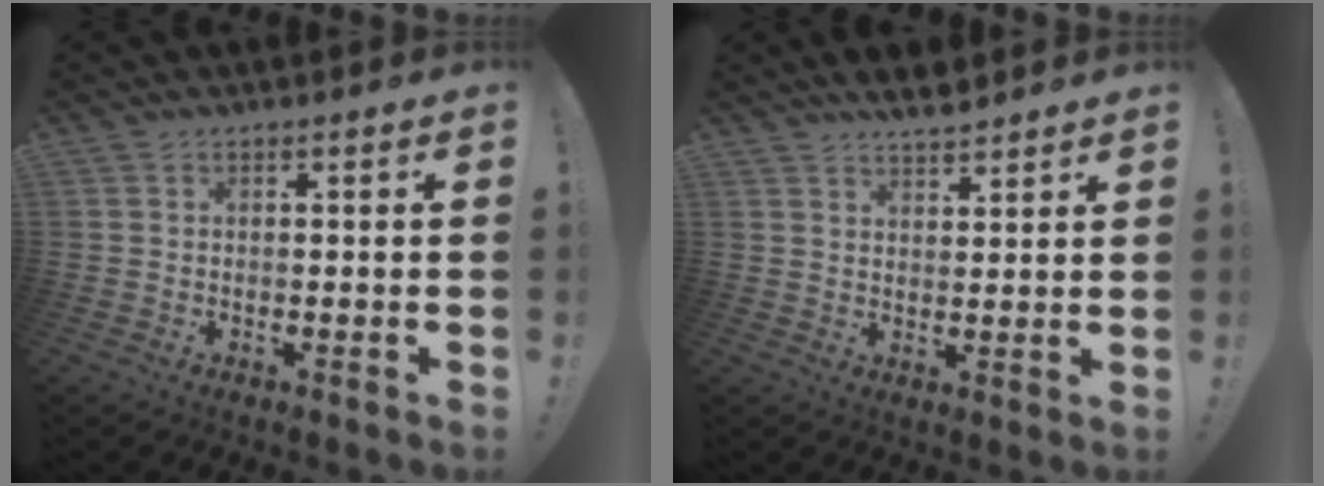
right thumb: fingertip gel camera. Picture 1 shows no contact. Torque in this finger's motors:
{"motor_torque": [-0.65, 0.79, 0.37, 0.32, -0.01]}